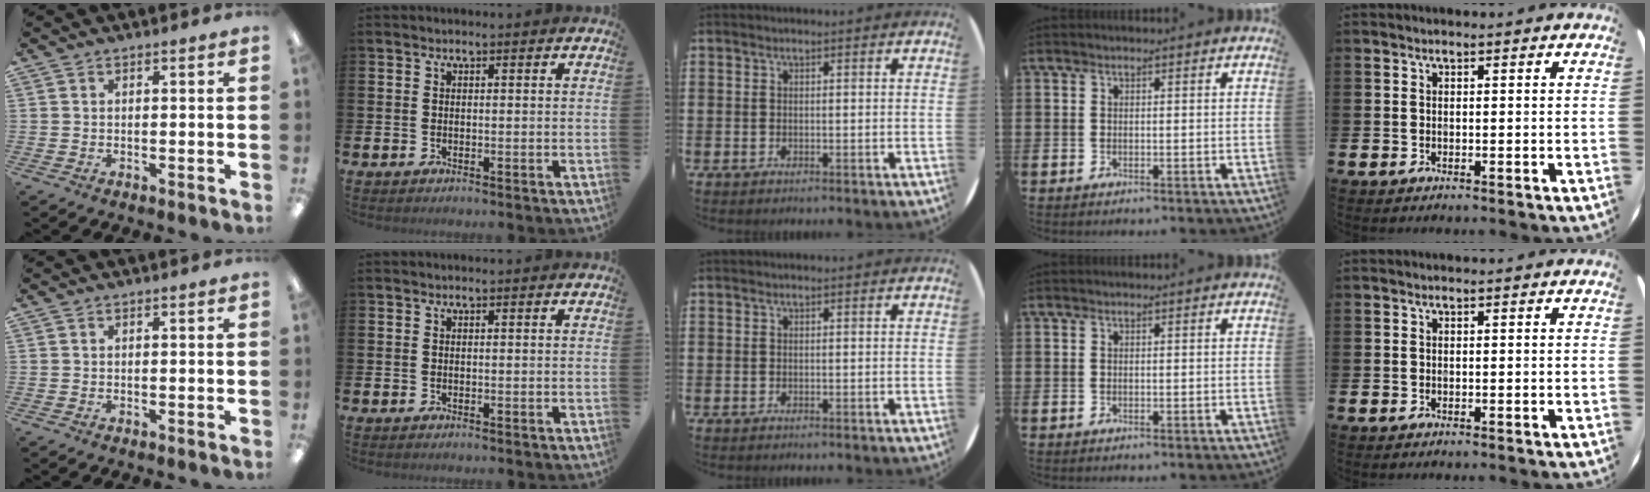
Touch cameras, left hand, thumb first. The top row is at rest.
{}